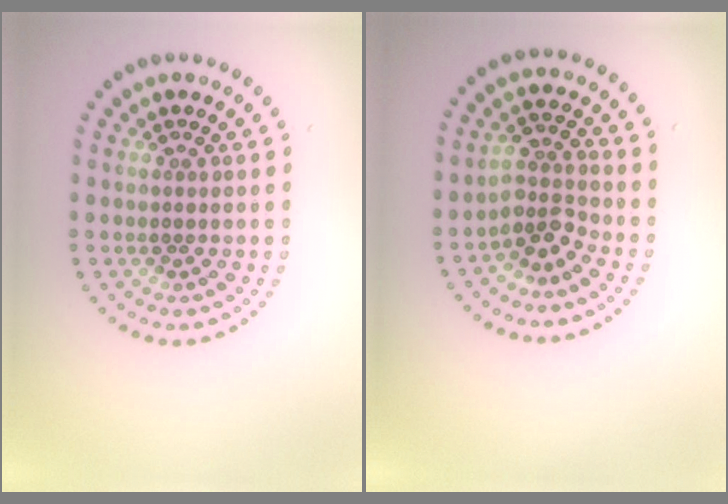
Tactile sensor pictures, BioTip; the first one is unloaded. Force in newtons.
{"total": 2.7, "press": 2.0, "slide": 1.9}